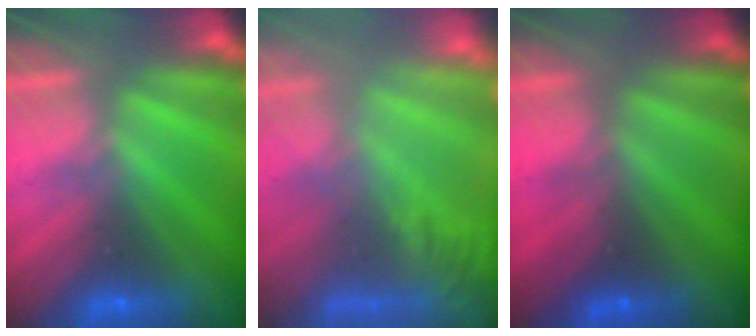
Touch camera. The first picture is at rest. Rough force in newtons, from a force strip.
{"total": 5.7}
{"total": 2.2}